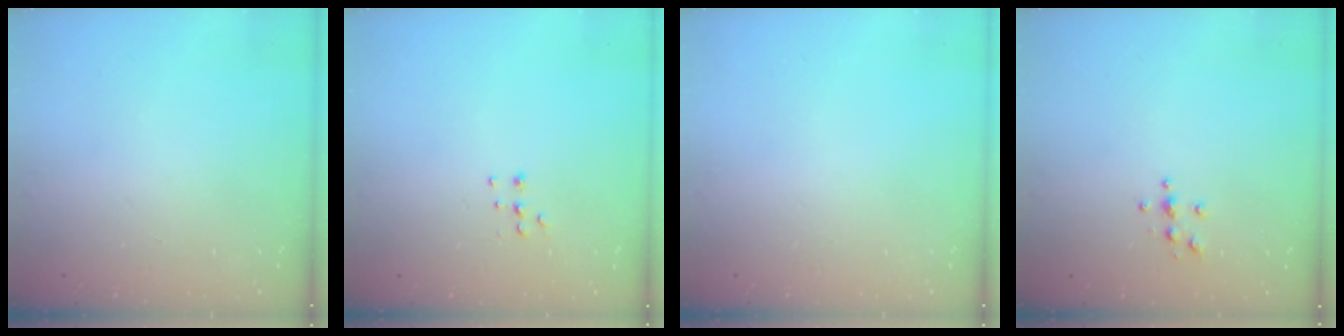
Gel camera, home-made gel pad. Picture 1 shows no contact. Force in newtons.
{"total": 5.3, "press": 5.2, "slide": 0.5}
{"total": 0.0}
{"total": 3.8, "press": 3.8, "slide": 0.4}